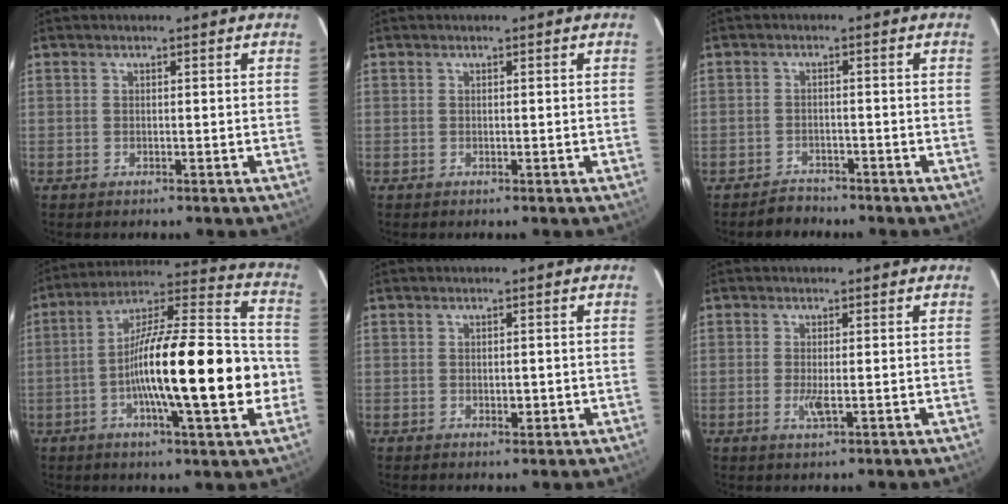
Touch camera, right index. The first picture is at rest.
{"total": 0.0}
{"total": 2.3, "force": [-2.1, 1.0, -0.3], "torque": [0.002, 0.001, -0.034]}
{"total": 22.0, "force": [-4.1, 2.9, 21.5], "torque": [-0.331, 0.015, -0.066]}
{"total": 1.4, "force": [-0.2, 0.7, 1.2], "torque": [-0.018, -0.001, 0.000]}
{"total": 2.0, "force": [-0.4, 0.1, 1.9], "torque": [-0.042, -0.006, -0.007]}